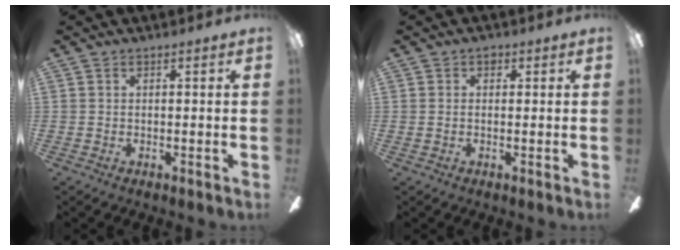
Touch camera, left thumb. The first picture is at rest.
{"total": 1.5, "force": [0.6, 1.0, 0.9], "torque": [-0.011, 0.002, 0.008]}